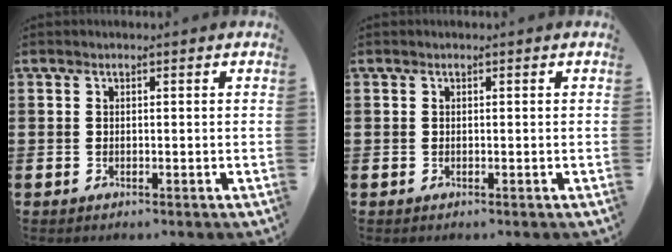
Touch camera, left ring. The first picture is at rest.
{"total": 0.0}